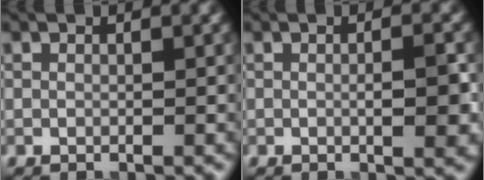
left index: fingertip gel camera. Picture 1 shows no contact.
{"total": 2.8, "force": [-0.2, 0.5, 2.7], "torque": [-0.042, -0.002, -0.002]}